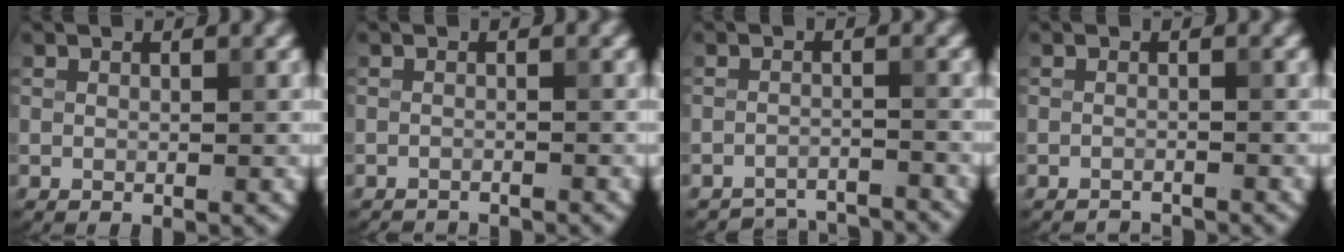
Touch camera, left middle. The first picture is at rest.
{"total": 2.7, "force": [-2.6, 0.2, 0.3], "torque": [0.001, -0.012, -0.040]}
{"total": 5.3, "force": [-5.2, 0.6, 0.5], "torque": [-0.008, -0.005, -0.075]}
{"total": 2.0, "force": [-2.0, 0.1, 0.1], "torque": [0.006, -0.006, -0.032]}